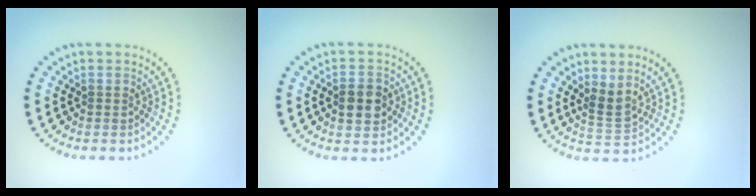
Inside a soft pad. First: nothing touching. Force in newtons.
{"total": 3.0, "press": 3.0, "slide": 0.2}
{"total": 2.2, "press": 1.6, "slide": 1.5}